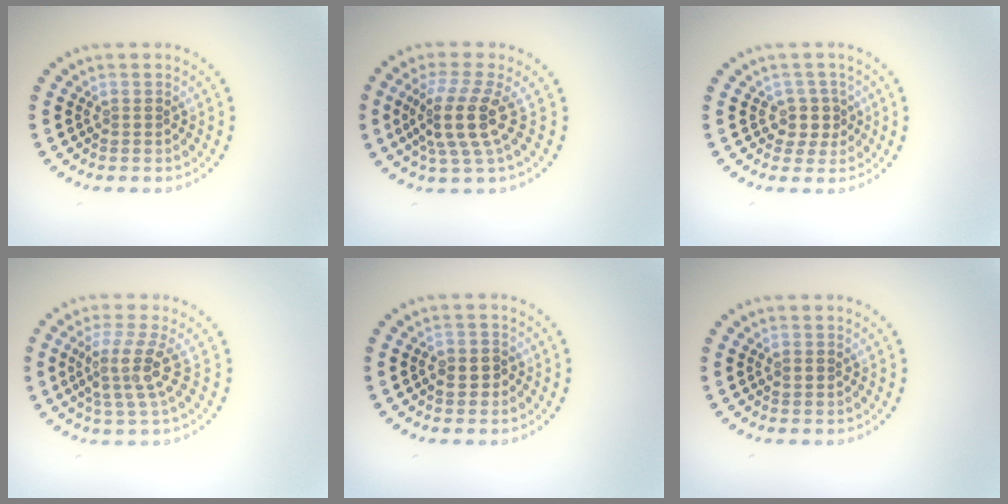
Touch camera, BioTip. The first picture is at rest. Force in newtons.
{"total": 4.4, "press": 3.4, "slide": 2.9}
{"total": 2.3, "press": 1.9, "slide": 1.3}
{"total": 3.7, "press": 2.7, "slide": 2.6}
{"total": 1.7, "press": 1.5, "slide": 0.6}
{"total": 1.0, "press": 0.9, "slide": 0.1}